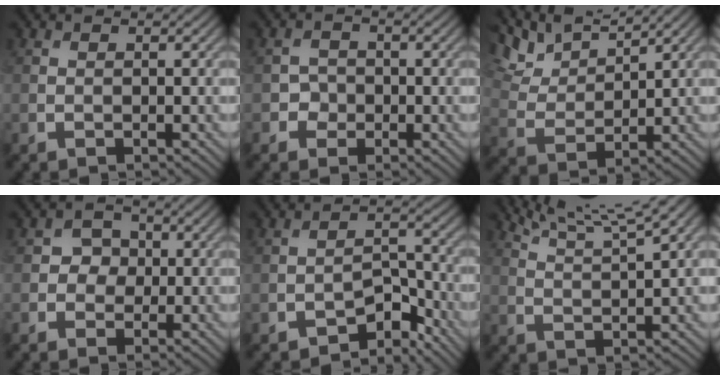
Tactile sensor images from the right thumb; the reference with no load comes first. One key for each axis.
{"total": 2.0, "fx": -0.7, "fy": 1.8, "fz": 0.4, "tx": 0.004, "ty": -0.001, "tz": -0.018}
{"total": 8.6, "fx": 6.8, "fy": 2.3, "fz": 4.6, "tx": -0.114, "ty": 0.008, "tz": 0.123}
{"total": 2.7, "fx": 0.0, "fy": 2.6, "fz": 1.0, "tx": -0.008, "ty": 0.001, "tz": -0.014}
{"total": 4.9, "fx": -3.7, "fy": 2.3, "fz": 2.2, "tx": -0.022, "ty": 0.008, "tz": -0.065}
{"total": 9.2, "fx": 7.4, "fy": 1.0, "fz": 5.5, "tx": -0.115, "ty": 0.017, "tz": 0.119}